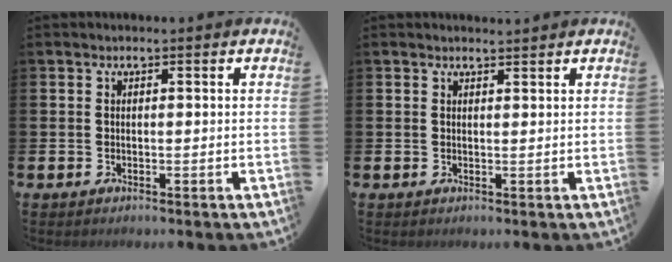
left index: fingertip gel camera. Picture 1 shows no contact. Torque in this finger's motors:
{"motor_torque": [-0.18, -0.10, -0.06, -0.01]}